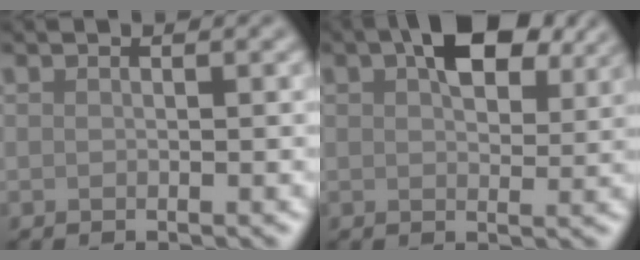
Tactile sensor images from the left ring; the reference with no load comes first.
{"total": 6.8, "force": [3.3, 3.3, 4.9], "torque": [-0.080, 0.012, 0.046]}